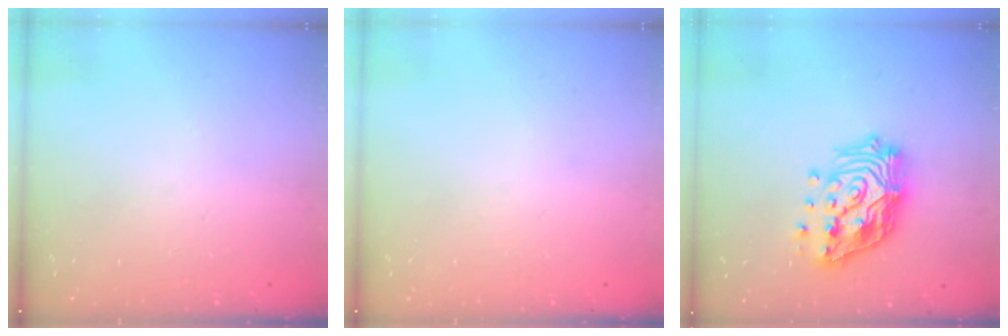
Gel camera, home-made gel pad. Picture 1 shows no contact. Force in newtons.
{"total": 0.0}
{"total": 19.6, "press": 19.5, "slide": 2.3}